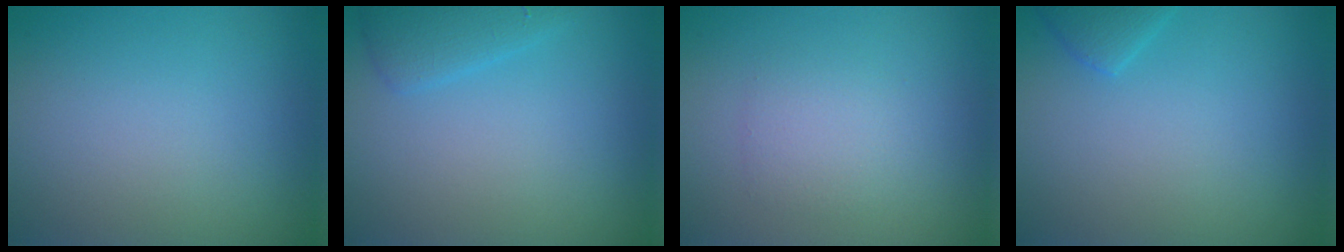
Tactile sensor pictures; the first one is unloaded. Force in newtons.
{"total": 2.2, "press": 2.2, "slide": 0.2}
{"total": 1.9, "press": 1.9, "slide": 0.1}
{"total": 1.6, "press": 1.6, "slide": 0.2}